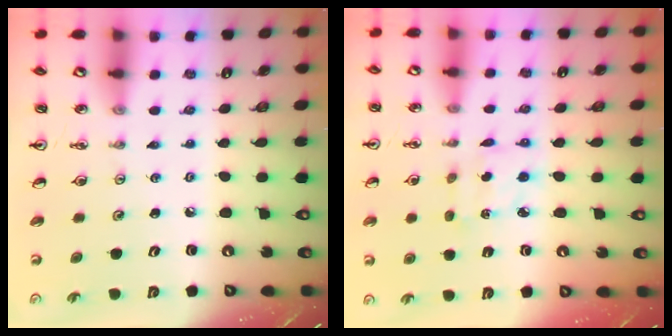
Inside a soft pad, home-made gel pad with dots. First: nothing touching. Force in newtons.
{"total": 2.5, "press": 2.5, "slide": 0.1}